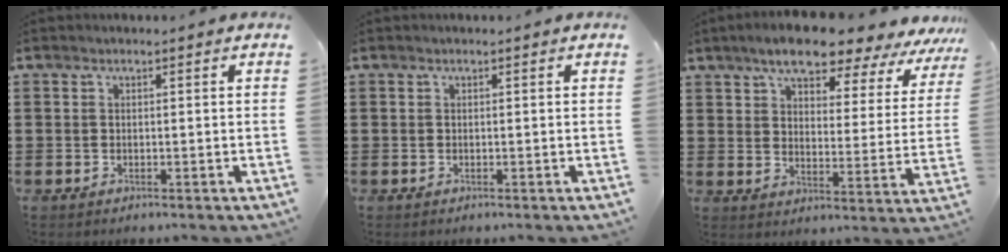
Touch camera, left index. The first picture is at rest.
{"total": 0.0}
{"total": 8.1, "force": [7.1, 1.6, 3.7], "torque": [-0.086, -0.034, 0.120]}